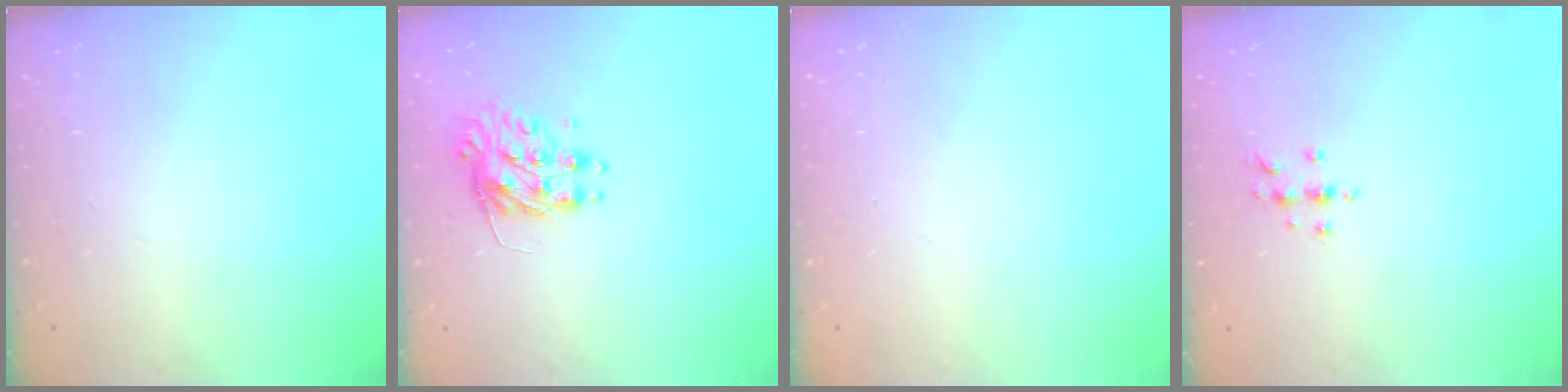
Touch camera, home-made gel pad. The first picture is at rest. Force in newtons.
{"total": 9.2, "press": 9.2, "slide": 0.3}
{"total": 0.0}
{"total": 4.7, "press": 4.7, "slide": 0.6}